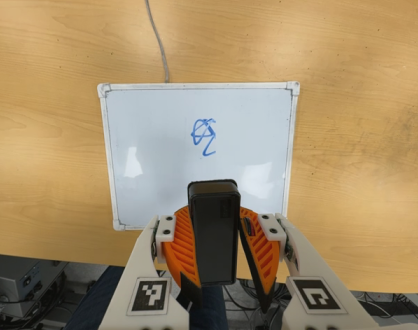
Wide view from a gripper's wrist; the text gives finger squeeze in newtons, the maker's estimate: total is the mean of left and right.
{"total": 8.6, "left": 9.3, "right": 7.8}